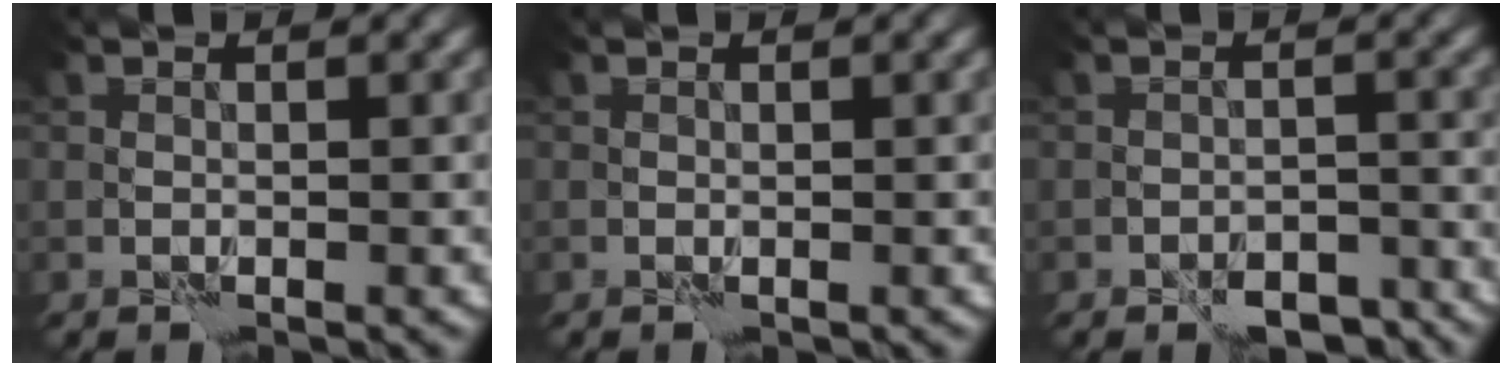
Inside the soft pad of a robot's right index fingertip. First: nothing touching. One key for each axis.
{"total": 0.0}
{"total": 4.6, "fx": -3.8, "fy": 2.0, "fz": 1.7, "tx": -0.014, "ty": 0.003, "tz": -0.051}